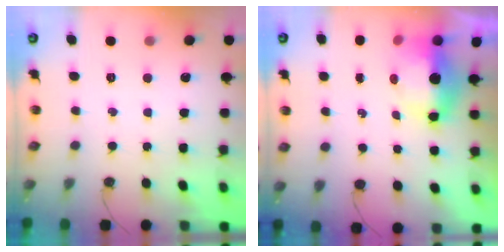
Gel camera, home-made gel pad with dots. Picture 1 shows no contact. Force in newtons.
{"total": 7.4, "press": 7.3, "slide": 1.0}